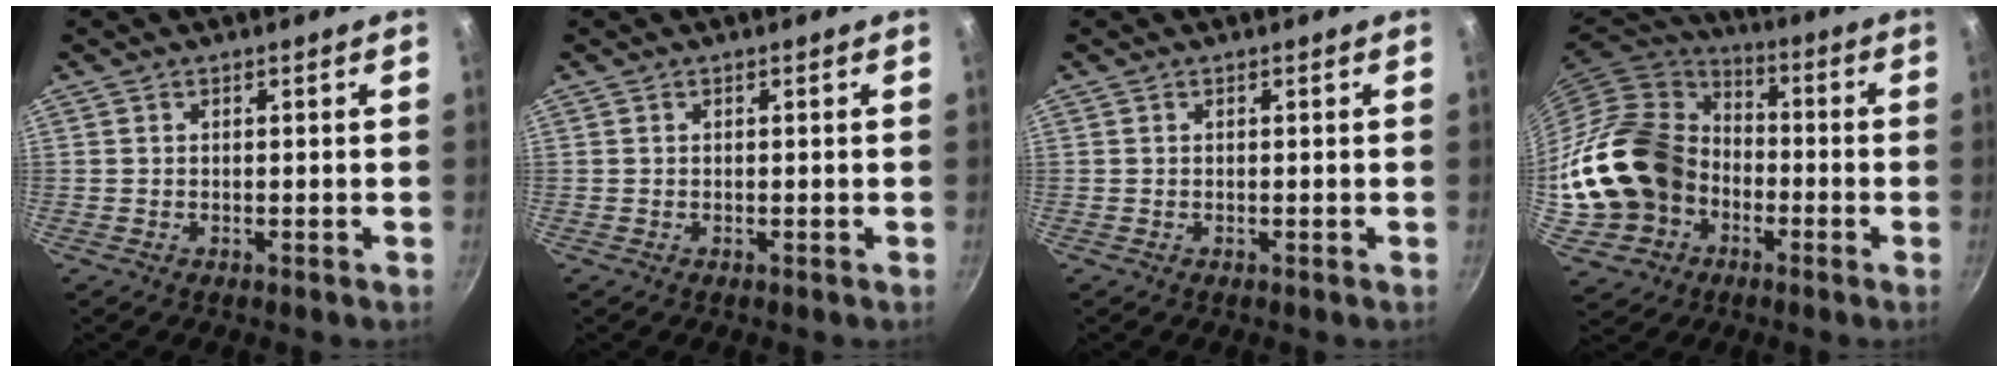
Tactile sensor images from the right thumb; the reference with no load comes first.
{"total": 0.0}
{"total": 0.0}
{"total": 21.4, "force": [-3.6, 17.9, 11.2], "torque": [-0.190, 0.046, -0.047]}